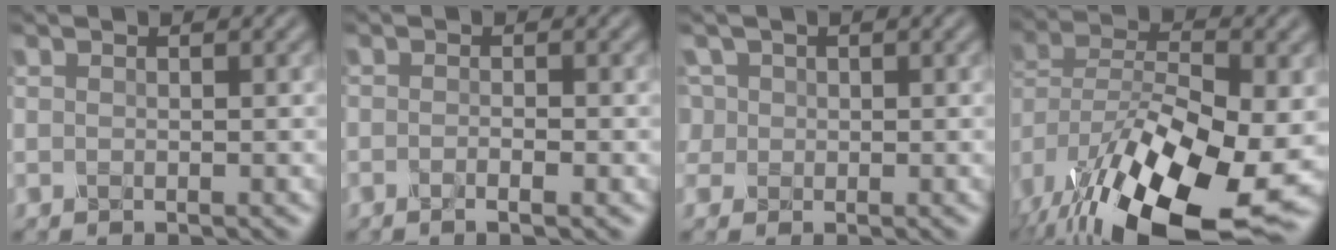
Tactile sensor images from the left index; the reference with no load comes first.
{"total": 1.4, "force": [-0.6, 0.3, 1.2], "torque": [-0.019, -0.004, -0.012]}
{"total": 3.5, "force": [0.9, 3.0, 1.4], "torque": [-0.030, 0.021, 0.011]}
{"total": 17.9, "force": [-9.2, 8.1, 13.1], "torque": [-0.265, -0.028, -0.145]}